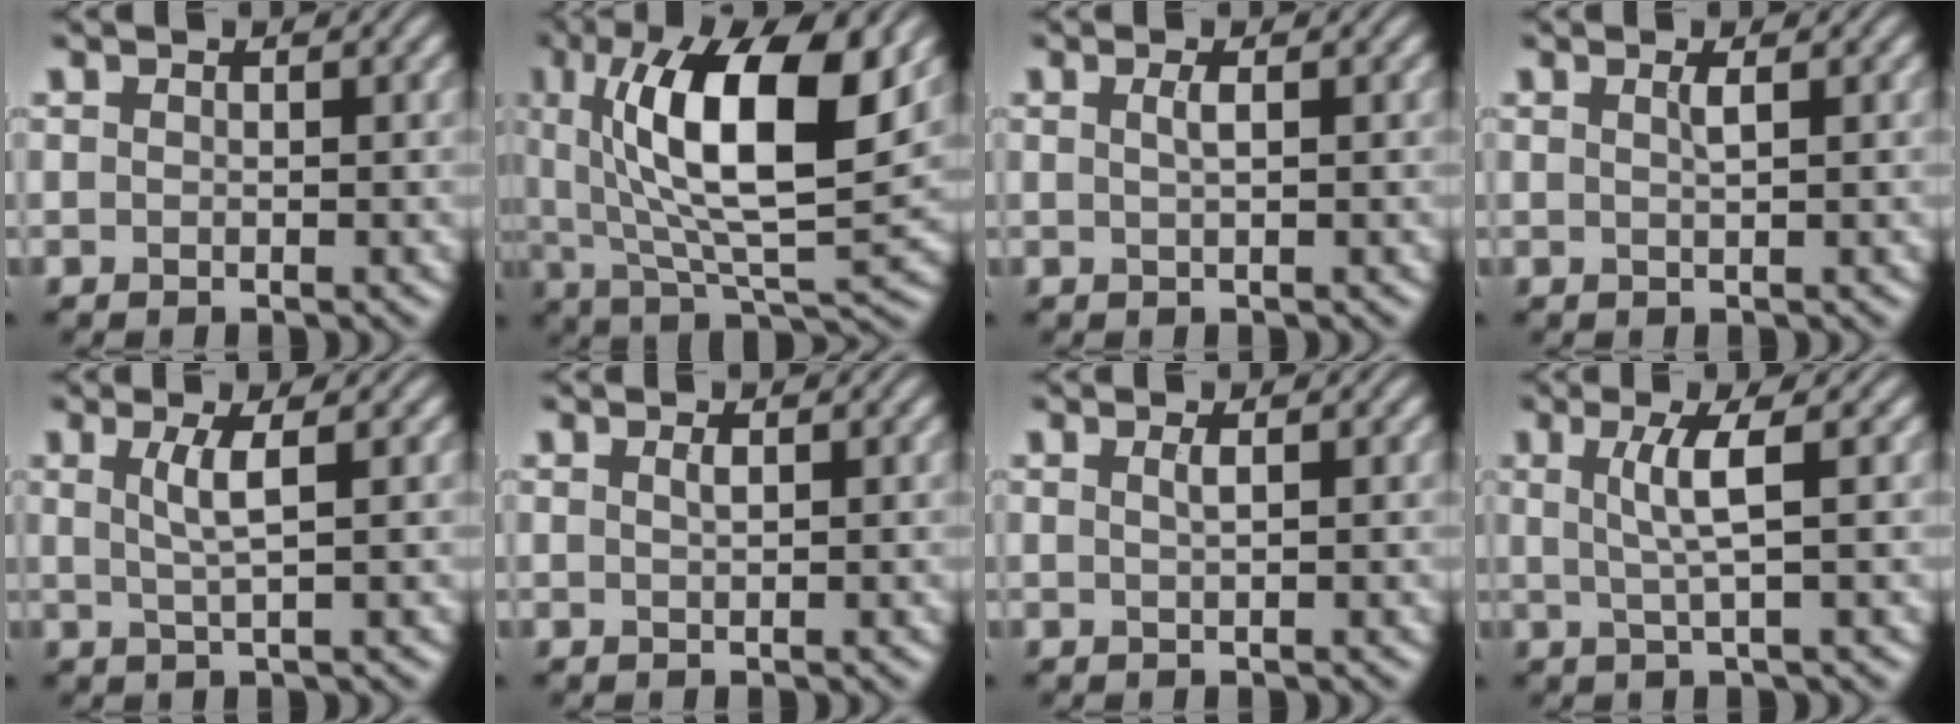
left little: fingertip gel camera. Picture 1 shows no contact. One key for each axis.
{"total": 13.0, "fx": 4.0, "fy": 4.2, "fz": 11.6, "tx": -0.188, "ty": 0.003, "tz": 0.067}
{"total": 1.2, "fx": 0.3, "fy": 0.4, "fz": 1.1, "tx": -0.020, "ty": 0.004, "tz": 0.004}
{"total": 1.1, "fx": 0.4, "fy": 0.3, "fz": 1.0, "tx": -0.015, "ty": 0.002, "tz": 0.005}
{"total": 2.6, "fx": 0.7, "fy": 0.5, "fz": 2.5, "tx": -0.046, "ty": -0.003, "tz": 0.012}
{"total": 0.7, "fx": 0.3, "fy": 0.2, "fz": 0.6, "tx": -0.012, "ty": 0.002, "tz": 0.006}
{"total": 1.0, "fx": 0.3, "fy": 0.3, "fz": 0.9, "tx": -0.013, "ty": 0.003, "tz": 0.004}
{"total": 3.3, "fx": 0.6, "fy": 0.6, "fz": 3.2, "tx": -0.060, "ty": -0.002, "tz": 0.013}